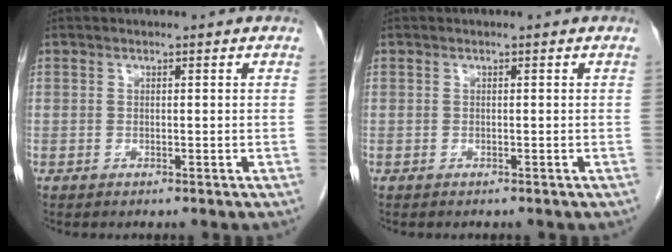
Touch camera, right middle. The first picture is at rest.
{"total": 1.1, "force": [-0.9, 0.3, 0.3], "torque": [-0.010, -0.002, -0.013]}